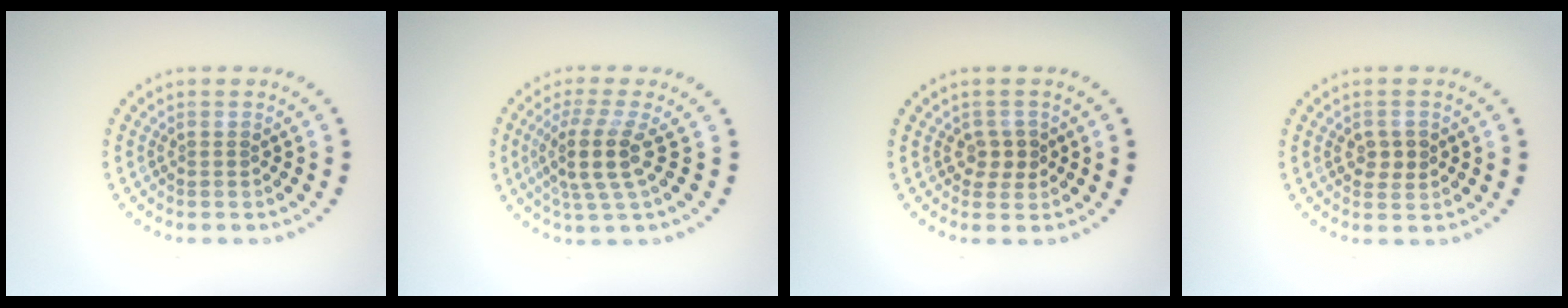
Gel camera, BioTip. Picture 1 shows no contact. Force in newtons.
{"total": 3.9, "press": 2.9, "slide": 2.6}
{"total": 1.9, "press": 1.8, "slide": 0.7}
{"total": 1.8, "press": 1.8, "slide": 0.1}